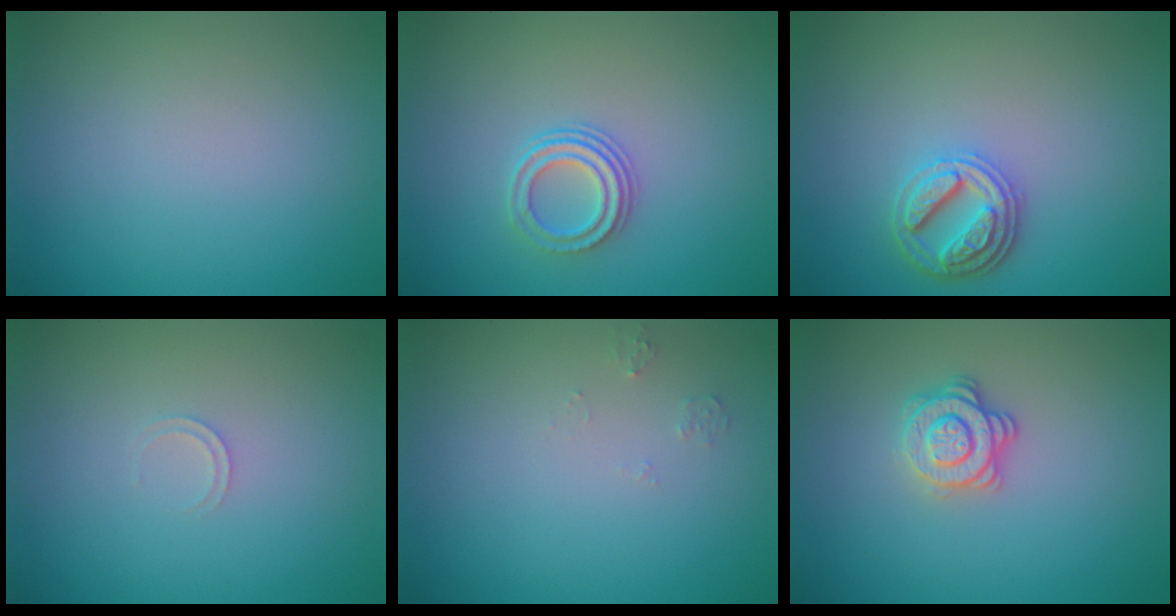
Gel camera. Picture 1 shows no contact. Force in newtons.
{"total": 2.5, "press": 2.1, "slide": 1.4}
{"total": 3.5, "press": 3.1, "slide": 1.6}
{"total": 0.7, "press": 0.7, "slide": 0.1}
{"total": 0.7, "press": 0.7, "slide": 0.1}
{"total": 2.8, "press": 2.5, "slide": 1.2}